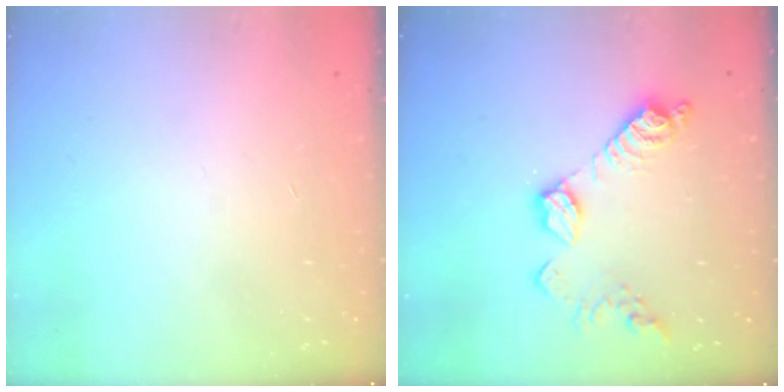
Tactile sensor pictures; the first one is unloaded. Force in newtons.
{"total": 12.8, "press": 12.8, "slide": 0.8}